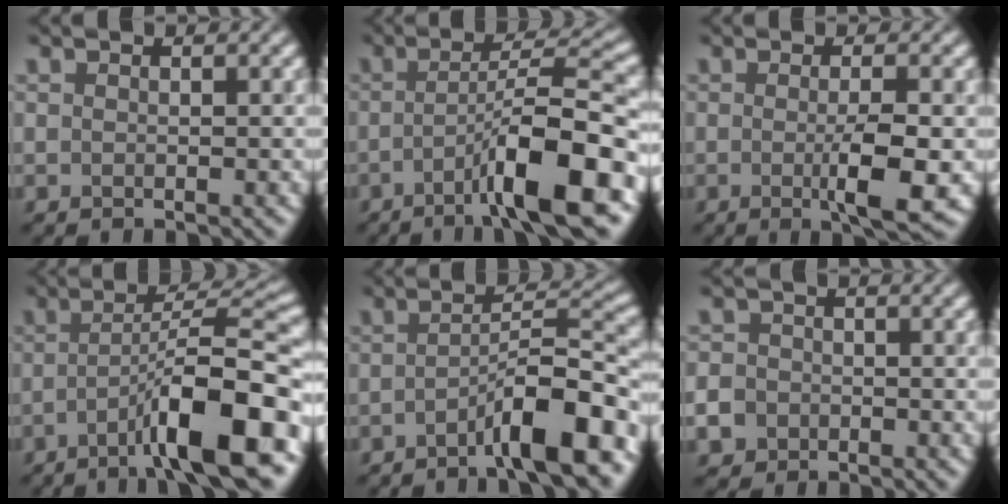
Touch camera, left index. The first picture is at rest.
{"total": 9.2, "force": [-3.8, 1.5, 8.3], "torque": [-0.117, 0.016, -0.069]}
{"total": 4.2, "force": [-0.7, 0.6, 4.1], "torque": [-0.067, -0.009, -0.009]}
{"total": 10.7, "force": [-4.4, 2.0, 9.5], "torque": [-0.129, 0.021, -0.075]}
{"total": 8.0, "force": [-4.2, 1.7, 6.6], "torque": [-0.095, 0.019, -0.070]}
{"total": 5.9, "force": [-2.9, 4.9, 1.6], "torque": [-0.037, -0.016, -0.069]}